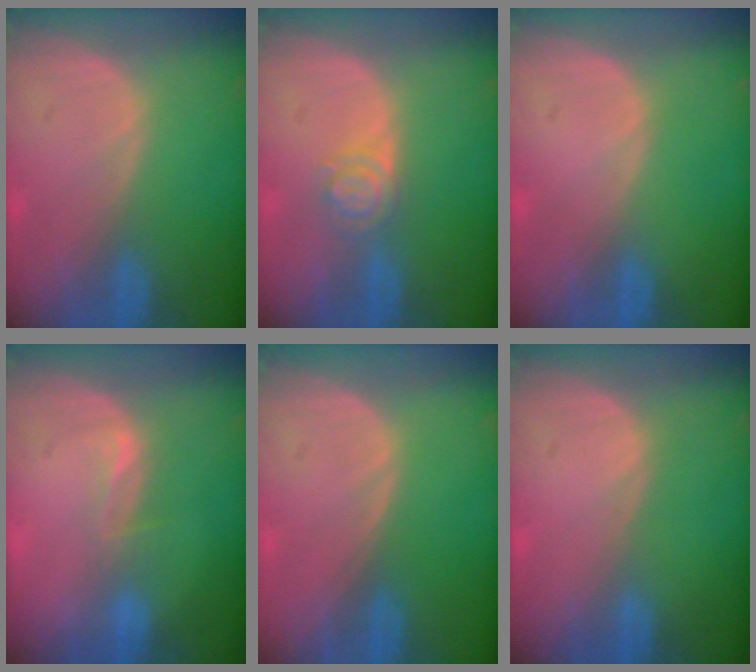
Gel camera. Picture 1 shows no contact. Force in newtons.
{"total": 3.9, "press": 3.6, "slide": 1.6}
{"total": 0.0}
{"total": 2.2, "press": 1.7, "slide": 1.4}
{"total": 0.0}
{"total": 0.0}